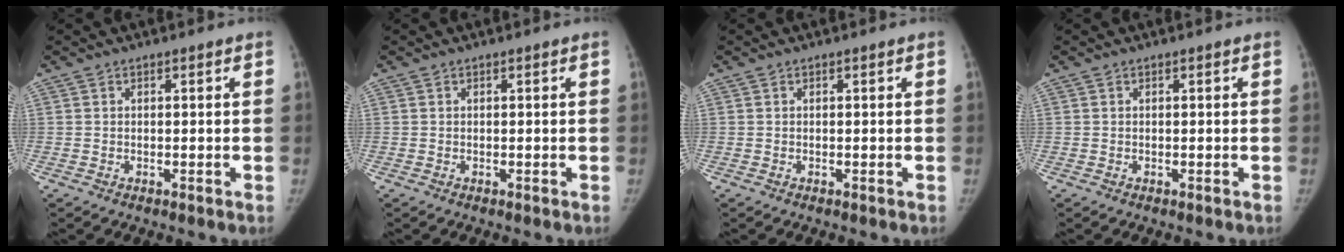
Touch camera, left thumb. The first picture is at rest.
{"total": 0.0}
{"total": 0.0}
{"total": 0.0}